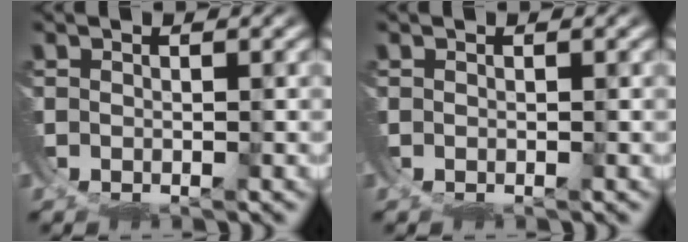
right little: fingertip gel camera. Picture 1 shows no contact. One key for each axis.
{"total": 0.0}